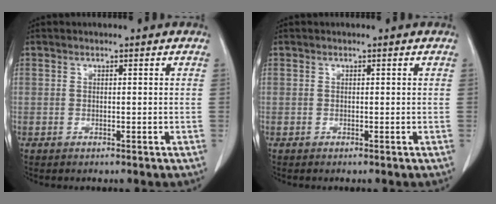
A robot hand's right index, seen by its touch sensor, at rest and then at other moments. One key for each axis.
{"total": 0.0}